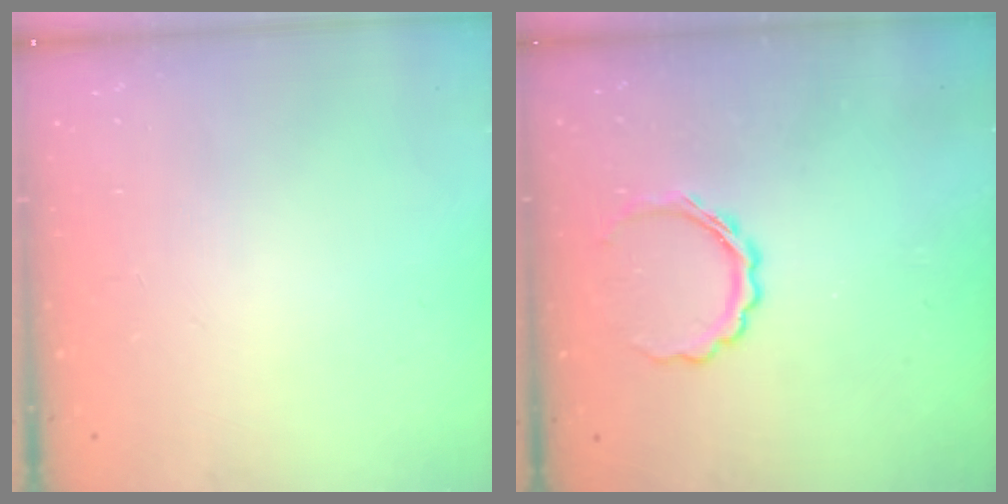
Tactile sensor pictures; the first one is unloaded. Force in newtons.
{"total": 6.4, "press": 6.3, "slide": 0.9}